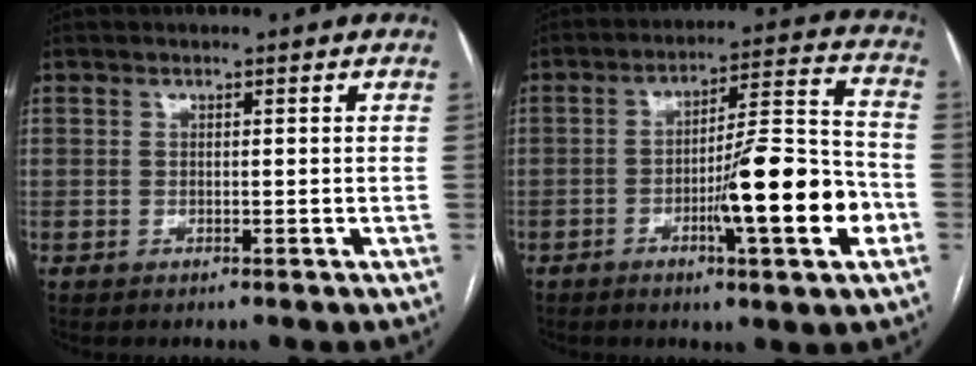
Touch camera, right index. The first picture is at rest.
{"total": 14.8, "force": [-4.8, 1.2, 14.0], "torque": [-0.217, 0.005, -0.070]}